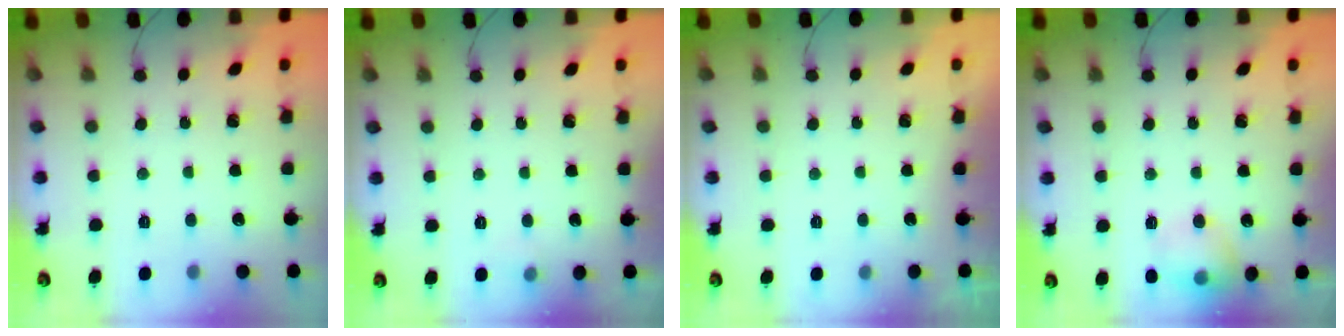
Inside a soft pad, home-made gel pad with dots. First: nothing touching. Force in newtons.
{"total": 4.2, "press": 4.0, "slide": 1.2}
{"total": 0.0}
{"total": 10.9, "press": 10.8, "slide": 1.5}